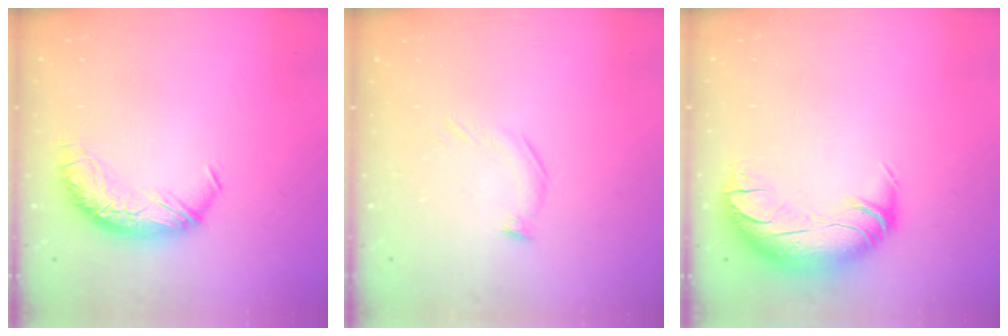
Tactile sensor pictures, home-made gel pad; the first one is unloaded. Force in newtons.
{"total": 4.4, "press": 4.3, "slide": 0.8}
{"total": 3.0, "press": 1.0, "slide": 2.8}